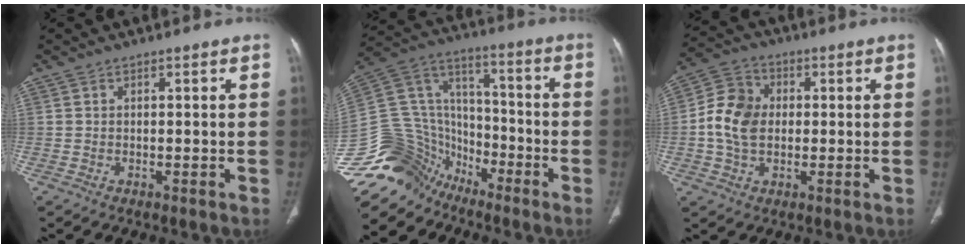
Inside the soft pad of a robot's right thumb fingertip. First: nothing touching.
{"total": 18.0, "force": [-14.1, 10.8, 2.9], "torque": [-0.057, 0.115, -0.263]}
{"total": 9.2, "force": [-0.2, 7.1, 5.8], "torque": [-0.101, 0.018, -0.011]}